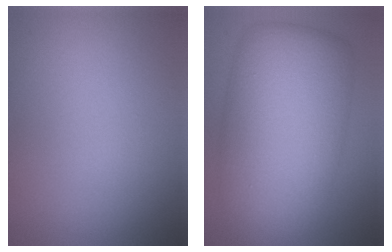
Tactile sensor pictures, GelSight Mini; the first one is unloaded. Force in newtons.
{"total": 13.0, "press": 13.0, "slide": 0.2}